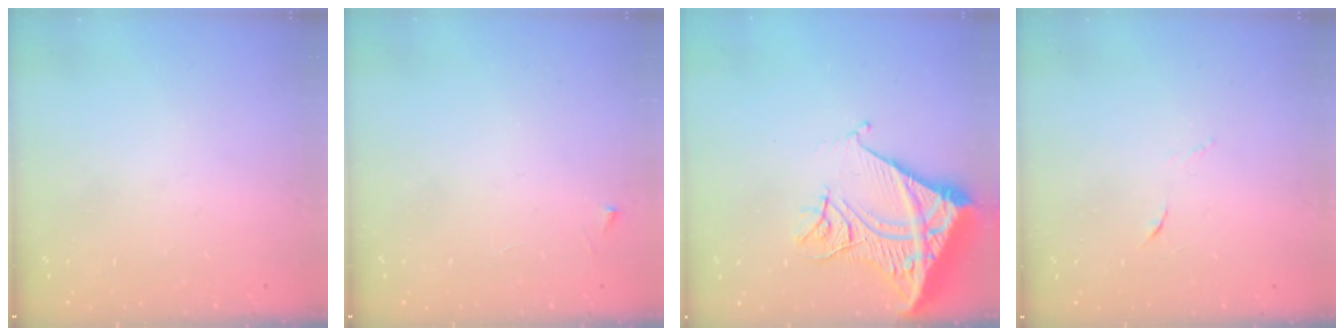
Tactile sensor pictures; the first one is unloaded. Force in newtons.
{"total": 2.5, "press": 2.5, "slide": 0.3}
{"total": 16.2, "press": 16.1, "slide": 2.1}
{"total": 4.1, "press": 4.0, "slide": 1.1}